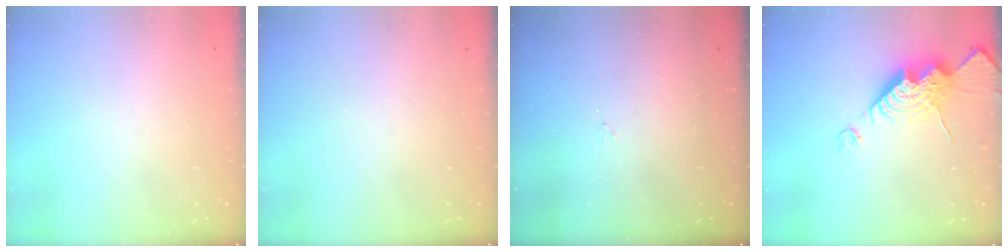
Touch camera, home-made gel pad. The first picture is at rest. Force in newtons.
{"total": 0.0}
{"total": 2.9, "press": 2.9, "slide": 0.5}
{"total": 14.7, "press": 14.6, "slide": 1.5}